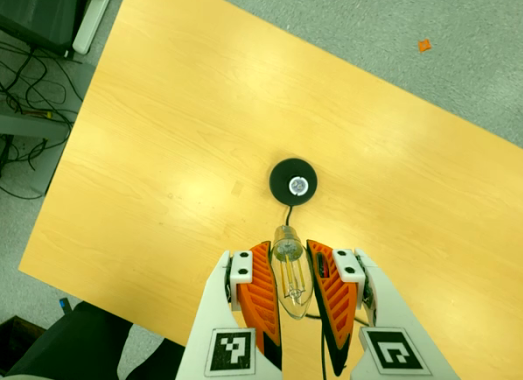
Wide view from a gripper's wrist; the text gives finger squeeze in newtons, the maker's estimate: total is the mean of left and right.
{"total": 20.7, "left": 22.5, "right": 18.9}